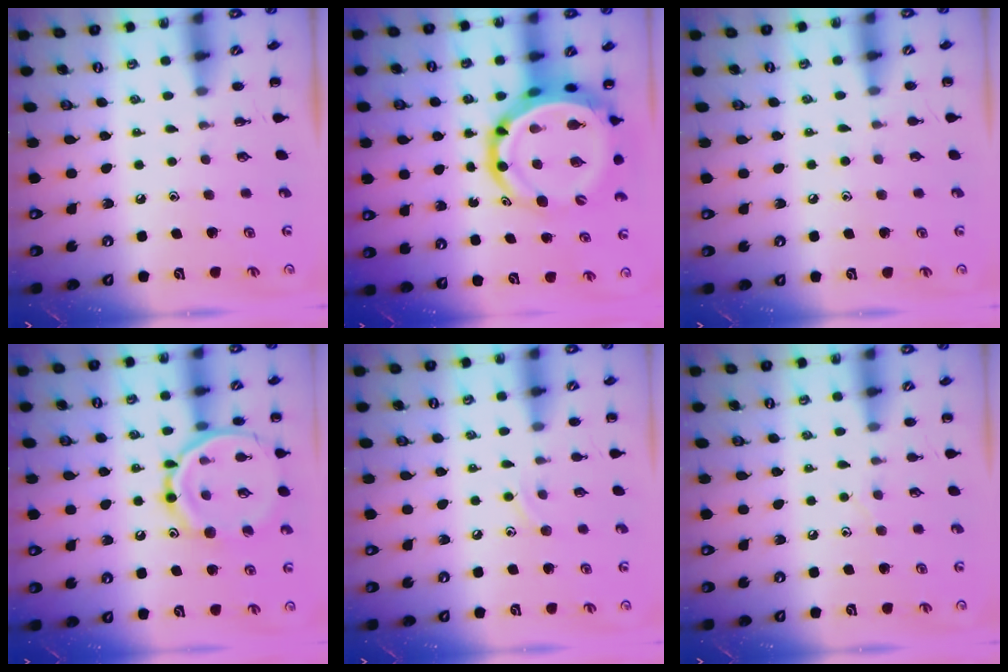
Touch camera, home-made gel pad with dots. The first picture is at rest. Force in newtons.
{"total": 13.7, "press": 13.2, "slide": 3.5}
{"total": 5.7, "press": 5.3, "slide": 2.1}
{"total": 17.6, "press": 17.5, "slide": 1.6}
{"total": 6.8, "press": 6.6, "slide": 1.7}
{"total": 3.6, "press": 3.4, "slide": 1.0}